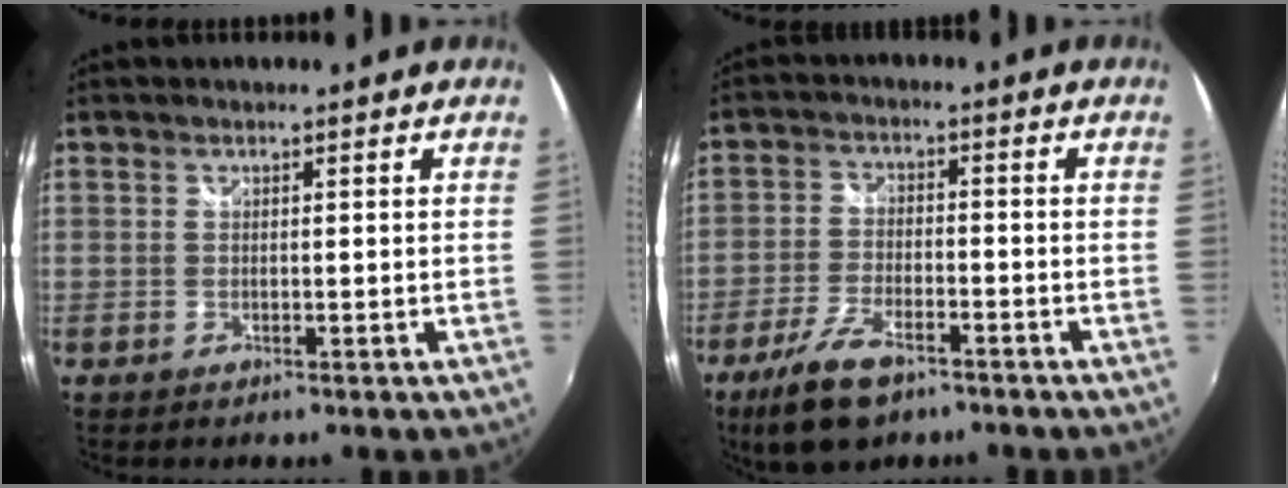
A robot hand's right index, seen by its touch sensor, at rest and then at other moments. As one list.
[{"total": 9.9, "force": [-6.6, 4.1, 6.2], "torque": [-0.151, -0.017, -0.124]}]